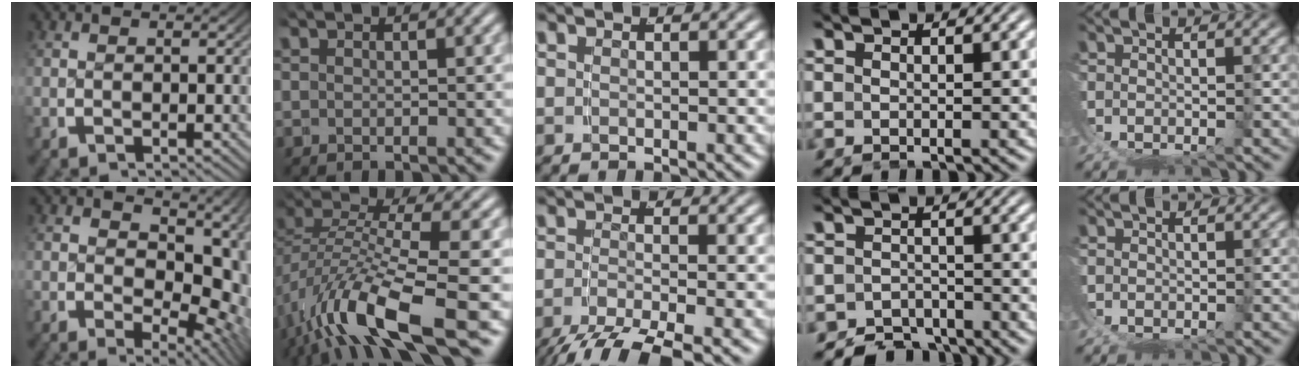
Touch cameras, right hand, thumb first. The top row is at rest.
{"thumb": {"total": 8.5, "force": [-0.2, 4.9, 6.9], "torque": [-0.093, -0.014, 0.006]}, "index": {"total": 8.2, "force": [-2.9, 3.6, 6.7], "torque": [-0.147, -0.032, -0.031]}, "middle": {"total": 5.4, "force": [-3.8, 1.7, 3.5], "torque": [-0.064, -0.021, -0.043]}, "ring": {"total": 6.3, "force": [-5.6, 2.8, 0.5], "torque": [0.015, -0.021, -0.099]}, "little": {"total": 0.8, "force": [0.4, -0.6, -0.2], "torque": [0.007, -0.003, 0.013]}}